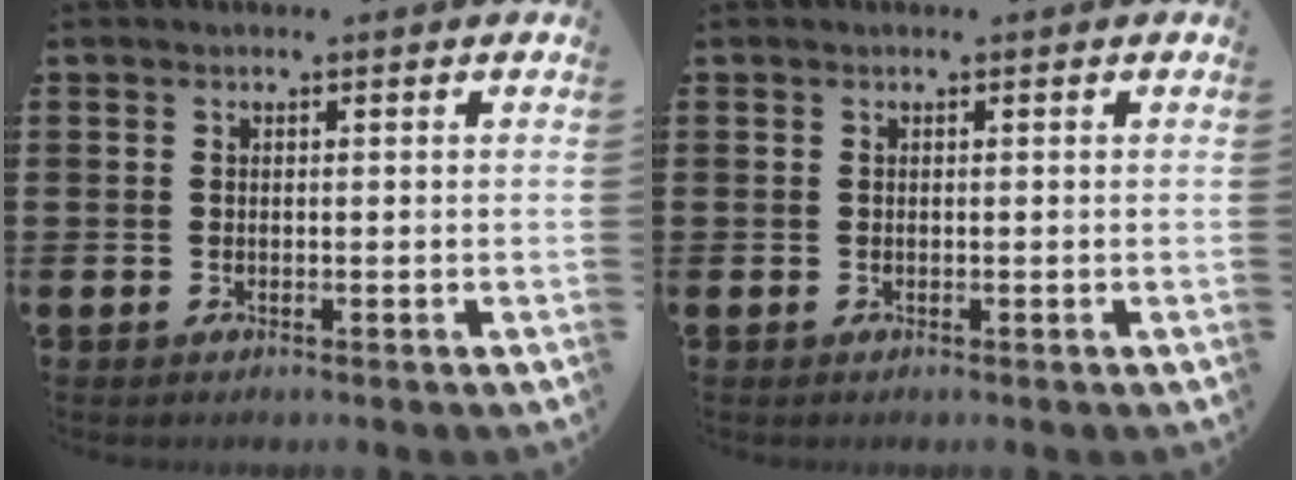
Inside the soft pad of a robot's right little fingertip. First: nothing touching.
{"total": 0.0}